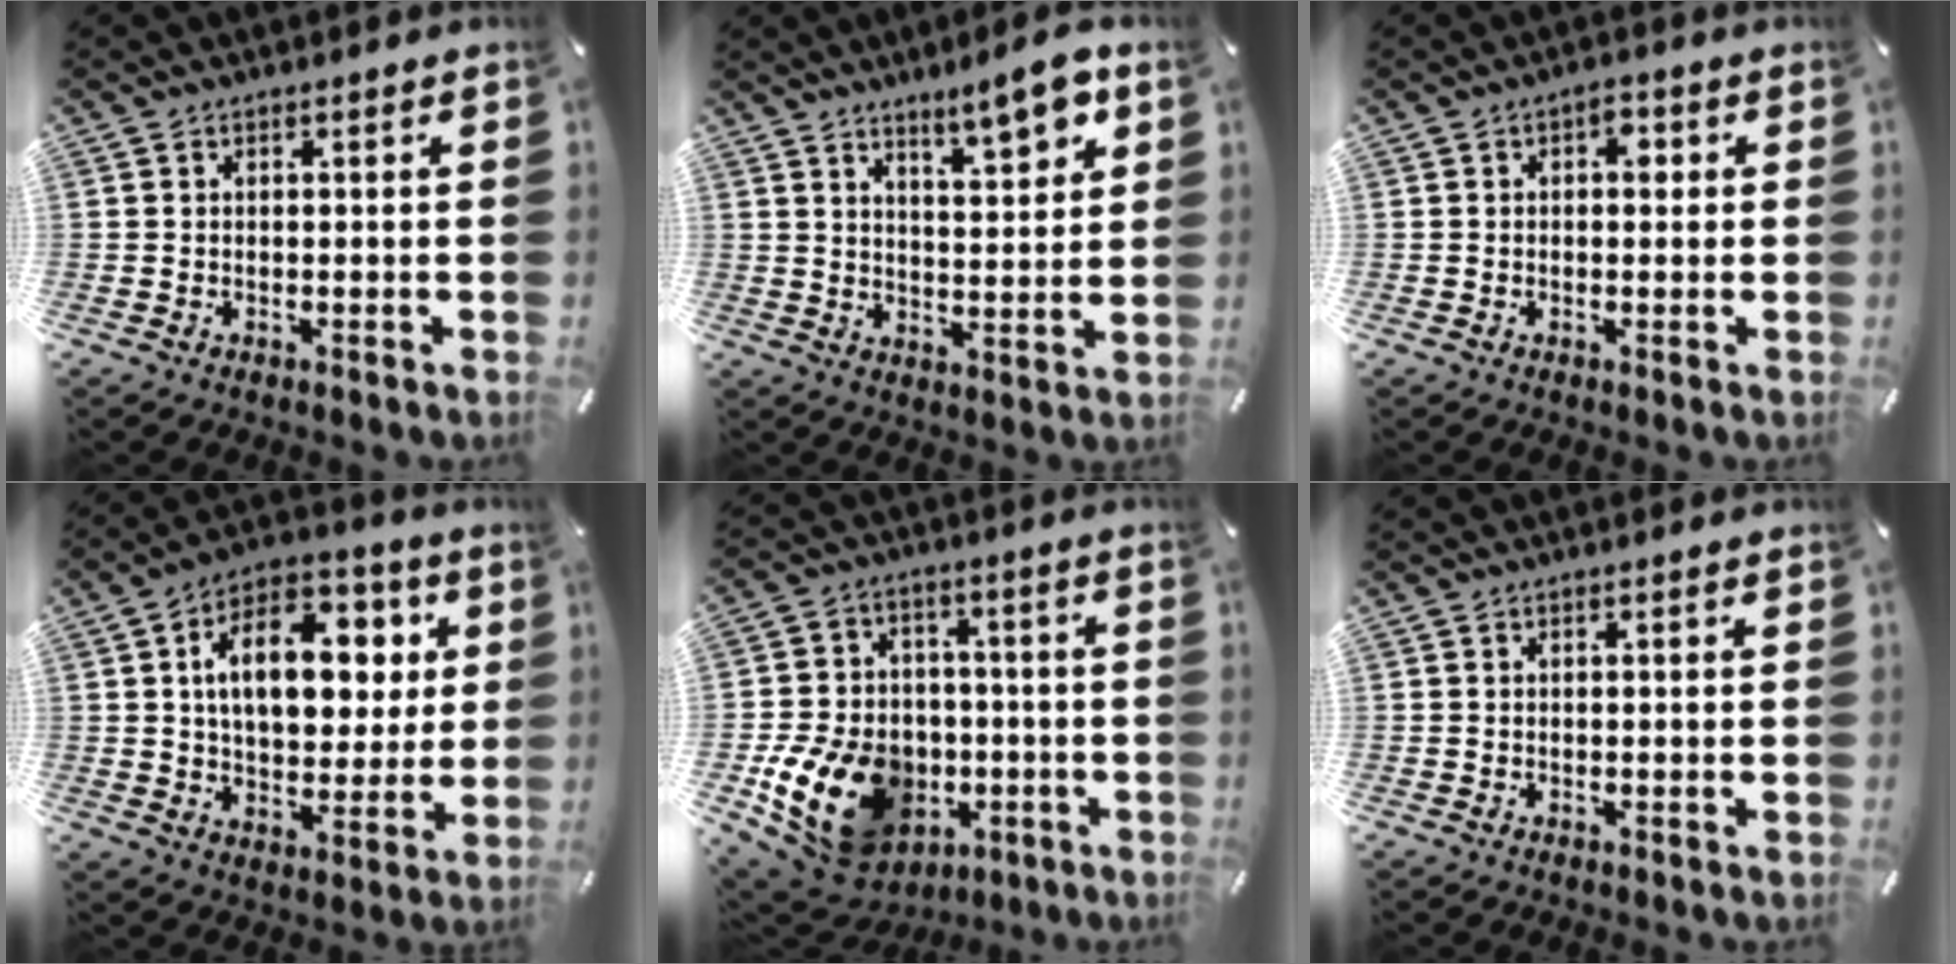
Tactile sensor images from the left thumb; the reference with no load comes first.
{"total": 8.7, "force": [6.8, 2.2, 5.0], "torque": [-0.067, -0.043, 0.112]}
{"total": 2.7, "force": [0.4, 1.7, 2.0], "torque": [-0.018, 0.001, -0.001]}
{"total": 16.2, "force": [4.4, 10.2, 11.8], "torque": [-0.172, -0.001, 0.076]}
{"total": 18.1, "force": [-5.2, 14.1, 10.2], "torque": [-0.199, 0.023, -0.076]}
{"total": 0.0}